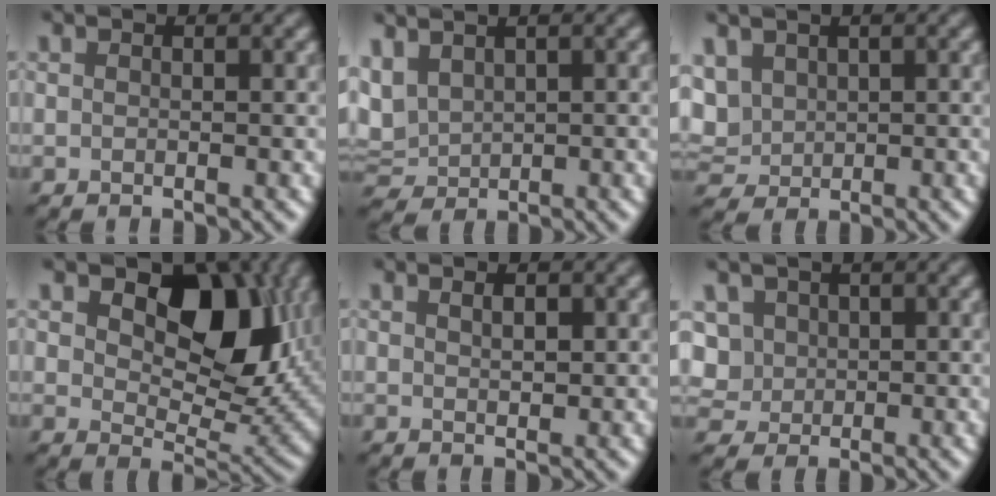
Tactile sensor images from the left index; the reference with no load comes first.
{"total": 3.3, "force": [1.5, 2.2, 1.9], "torque": [-0.050, 0.007, 0.034]}
{"total": 3.0, "force": [1.0, 2.4, 1.5], "torque": [-0.048, 0.001, 0.023]}
{"total": 9.6, "force": [3.1, 6.0, 6.9], "torque": [-0.105, -0.008, 0.048]}
{"total": 1.1, "force": [0.2, 0.5, 1.0], "torque": [-0.017, 0.000, 0.007]}
{"total": 4.4, "force": [0.7, 3.8, 2.2], "torque": [-0.060, 0.021, 0.013]}